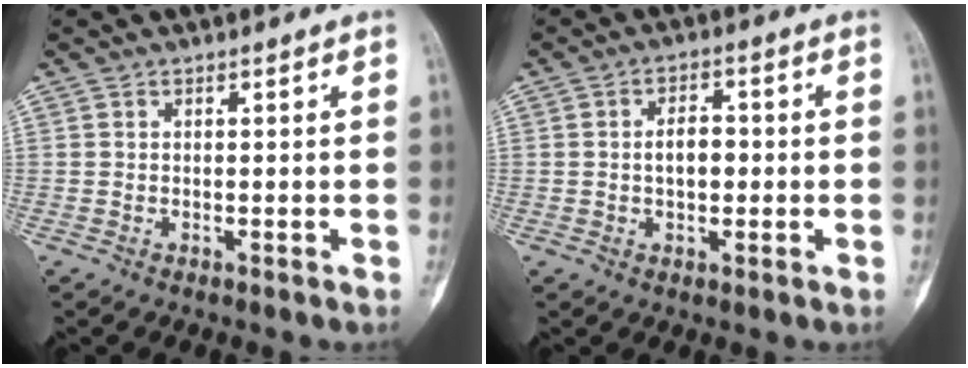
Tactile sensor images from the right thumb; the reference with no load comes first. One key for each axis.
{"total": 4.8, "fx": -0.1, "fy": 2.9, "fz": 3.8, "tx": -0.049, "ty": 0.011, "tz": -0.005}